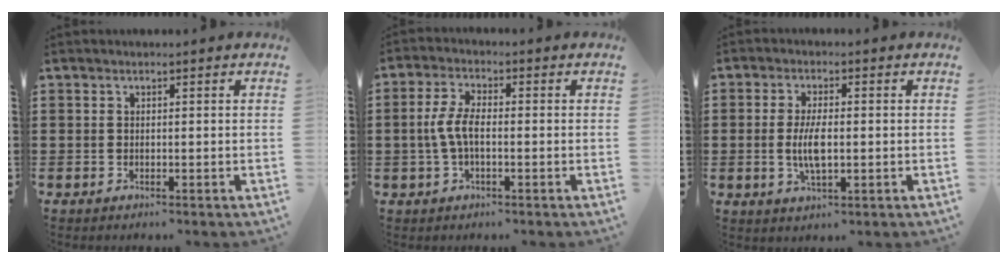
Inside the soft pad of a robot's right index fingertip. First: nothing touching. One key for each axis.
{"total": 4.7, "fx": -0.6, "fy": 1.8, "fz": 4.3, "tx": -0.106, "ty": -0.004, "tz": -0.020}
{"total": 5.0, "fx": -0.3, "fy": 1.9, "fz": 4.6, "tx": -0.102, "ty": -0.004, "tz": -0.012}